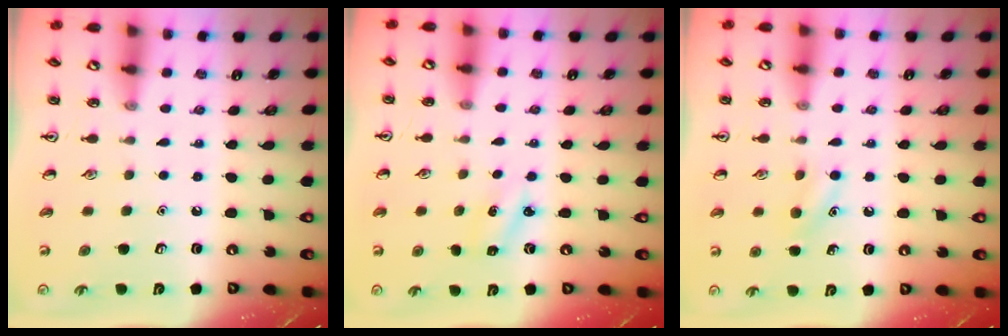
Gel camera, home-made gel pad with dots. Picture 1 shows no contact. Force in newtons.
{"total": 2.2, "press": 2.1, "slide": 0.8}
{"total": 7.4, "press": 7.0, "slide": 2.3}